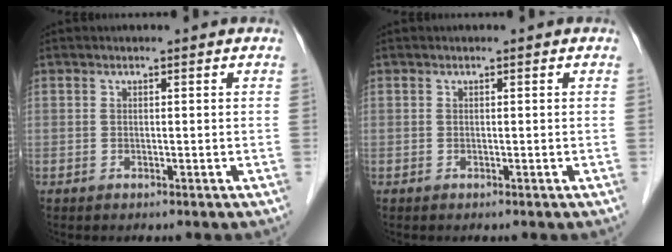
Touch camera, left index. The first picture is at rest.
{"total": 0.0}